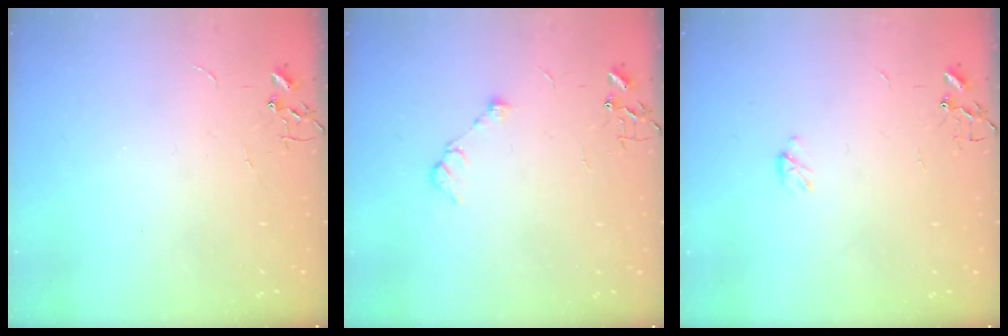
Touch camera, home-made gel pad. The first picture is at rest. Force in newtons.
{"total": 8.1, "press": 8.1, "slide": 0.9}
{"total": 3.0, "press": 3.0, "slide": 0.3}